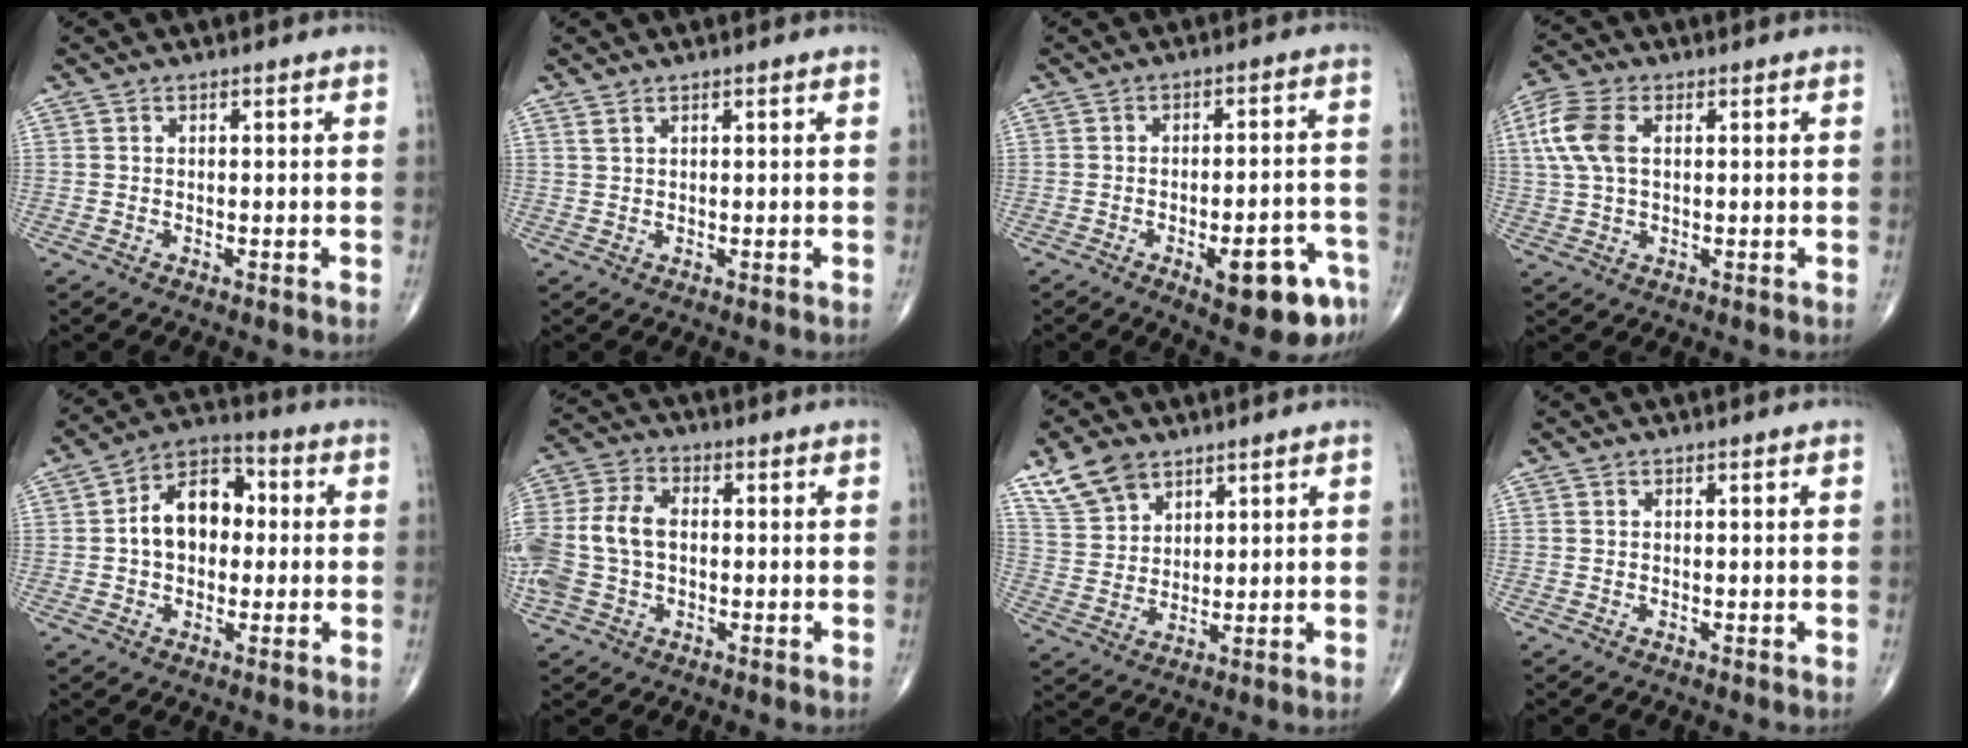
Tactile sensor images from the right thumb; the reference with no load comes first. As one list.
[{"total": 0.9, "force": [0.8, 0.3, 0.5], "torque": [-0.011, 0.003, 0.019]}, {"total": 12.1, "force": [-6.1, 4.0, 9.6], "torque": [-0.105, 0.033, -0.072]}, {"total": 8.5, "force": [2.0, 4.9, 6.7], "torque": [-0.163, 0.014, 0.038]}, {"total": 11.8, "force": [0.6, 8.2, 8.4], "torque": [-0.111, 0.029, -0.001]}, {"total": 12.9, "force": [-0.6, 8.8, 9.3], "torque": [-0.210, 0.029, -0.012]}, {"total": 8.7, "force": [5.9, 5.3, 3.7], "torque": [-0.058, -0.018, 0.123]}, {"total": 0.0}]